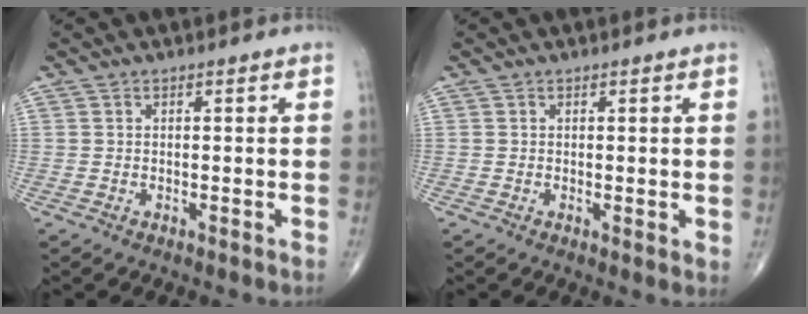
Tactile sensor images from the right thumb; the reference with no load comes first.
{"total": 1.3, "force": [0.2, 0.5, 1.2], "torque": [-0.019, -0.007, 0.001]}